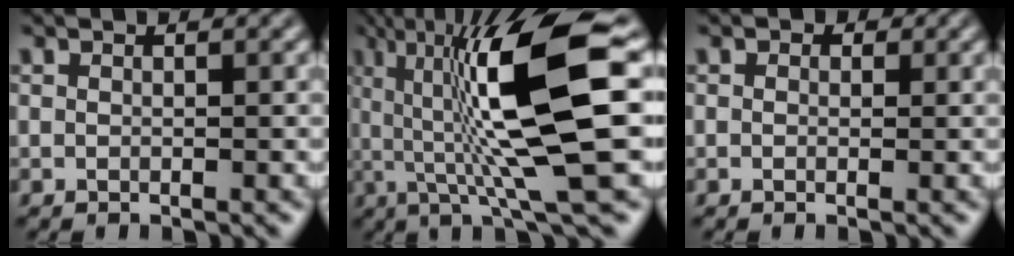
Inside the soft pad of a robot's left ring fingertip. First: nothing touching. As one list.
[{"total": 11.7, "force": [1.5, 2.2, 11.4], "torque": [-0.194, 0.006, 0.032]}, {"total": 2.5, "force": [0.9, 2.0, 1.3], "torque": [-0.007, 0.015, -0.012]}]